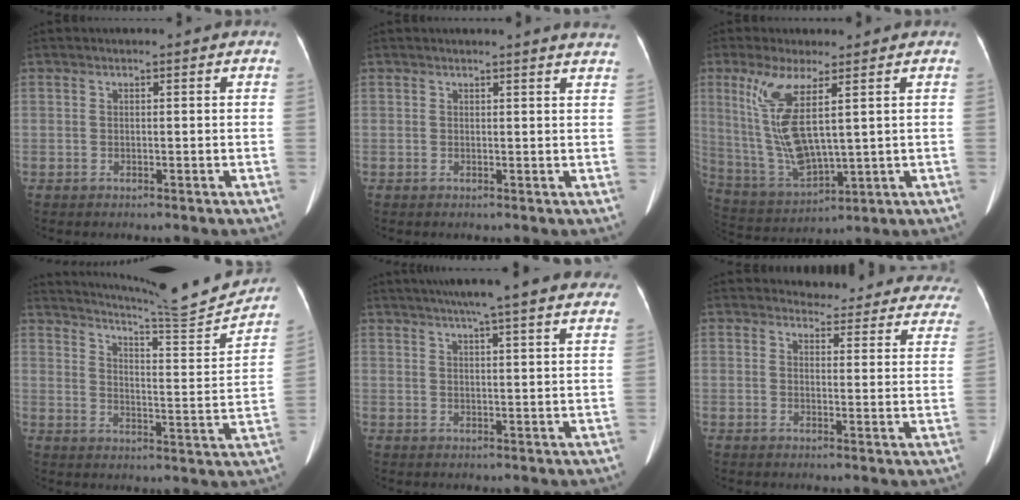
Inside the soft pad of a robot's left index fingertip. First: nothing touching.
{"total": 4.5, "force": [4.3, -0.3, 1.3], "torque": [-0.014, -0.008, 0.025]}
{"total": 11.4, "force": [3.4, 2.3, 10.6], "torque": [-0.241, -0.017, 0.079]}
{"total": 17.3, "force": [16.6, -0.5, 4.8], "torque": [-0.082, -0.055, 0.219]}
{"total": 19.2, "force": [16.1, 1.1, 10.3], "torque": [-0.158, 0.030, 0.200]}
{"total": 17.9, "force": [17.0, 4.8, 2.2], "torque": [0.013, -0.063, 0.165]}